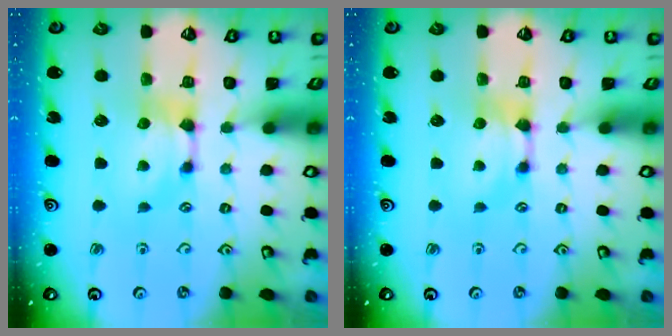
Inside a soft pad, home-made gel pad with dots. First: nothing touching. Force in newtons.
{"total": 0.0}